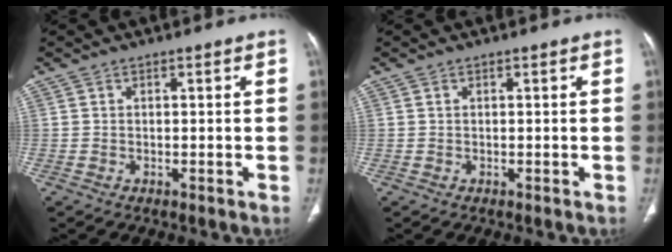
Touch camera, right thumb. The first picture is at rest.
{"total": 0.0}